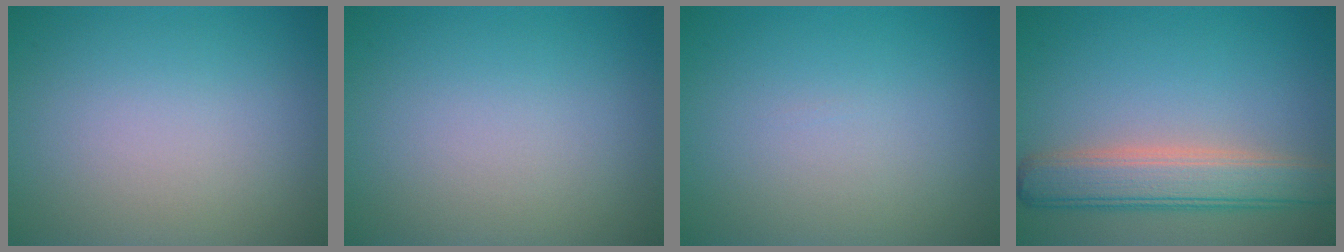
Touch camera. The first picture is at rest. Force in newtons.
{"total": 0.0}
{"total": 0.0}
{"total": 5.3, "press": 5.3, "slide": 0.4}